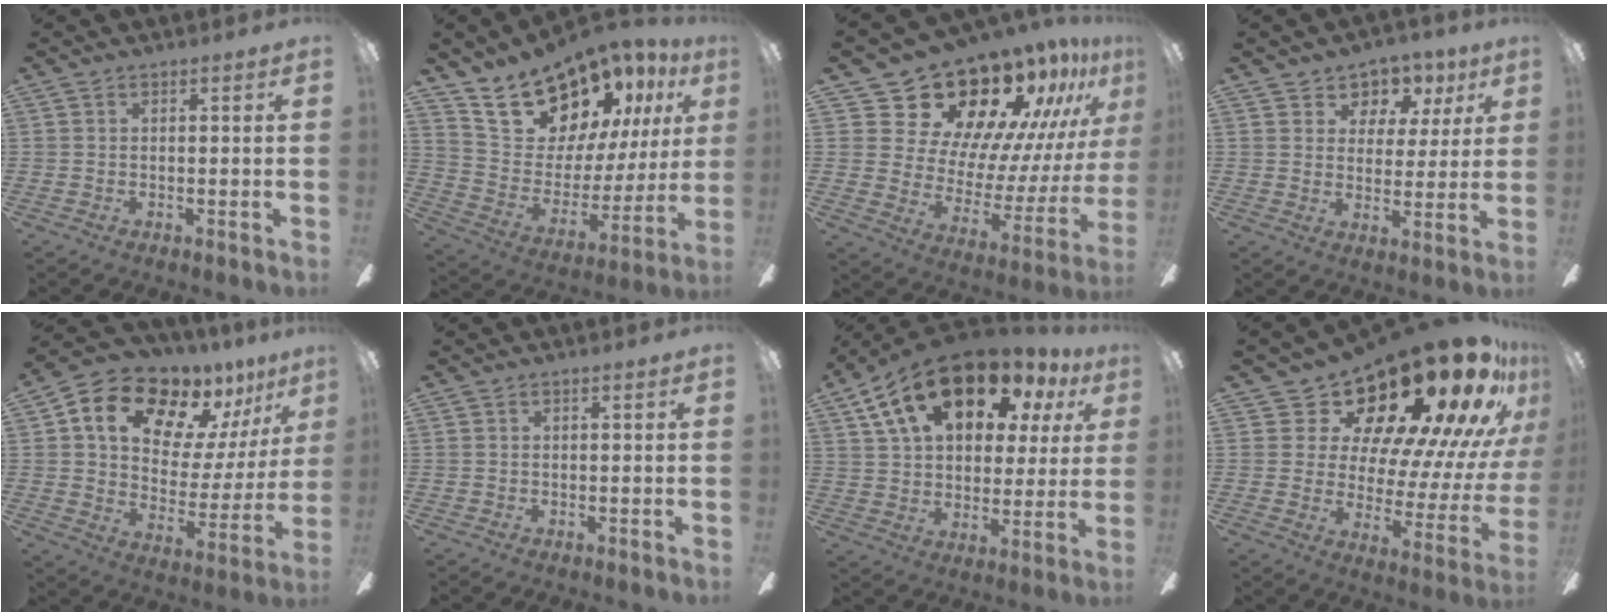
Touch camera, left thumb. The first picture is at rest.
{"total": 20.2, "force": [15.6, 10.7, 6.9], "torque": [-0.123, -0.107, 0.300]}
{"total": 23.5, "force": [19.2, 10.7, 8.4], "torque": [-0.131, -0.146, 0.354]}
{"total": 6.5, "force": [3.8, 5.1, 1.4], "torque": [-0.015, -0.031, 0.069]}
{"total": 16.5, "force": [11.7, 9.2, 7.2], "torque": [-0.125, -0.078, 0.203]}
{"total": 0.0}
{"total": 20.8, "force": [12.8, 10.9, 12.2], "torque": [-0.214, -0.060, 0.223]}
{"total": 25.2, "force": [18.9, 9.8, 13.5], "torque": [-0.188, -0.163, 0.330]}